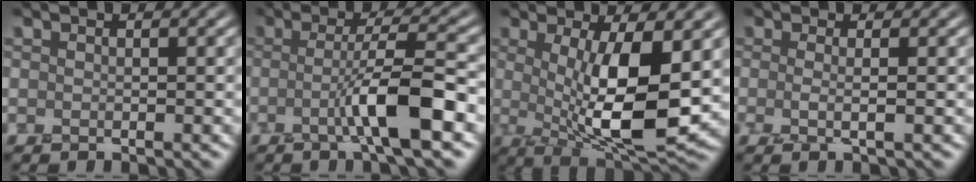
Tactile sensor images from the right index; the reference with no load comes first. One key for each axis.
{"total": 5.5, "fx": -1.6, "fy": 0.4, "fz": 5.3, "tx": -0.088, "ty": 0.019, "tz": -0.040}
{"total": 8.8, "fx": 0.6, "fy": 2.4, "fz": 8.4, "tx": -0.142, "ty": -0.019, "tz": 0.020}
{"total": 1.7, "fx": 0.1, "fy": 0.4, "fz": 1.6, "tx": -0.032, "ty": -0.002, "tz": -0.008}